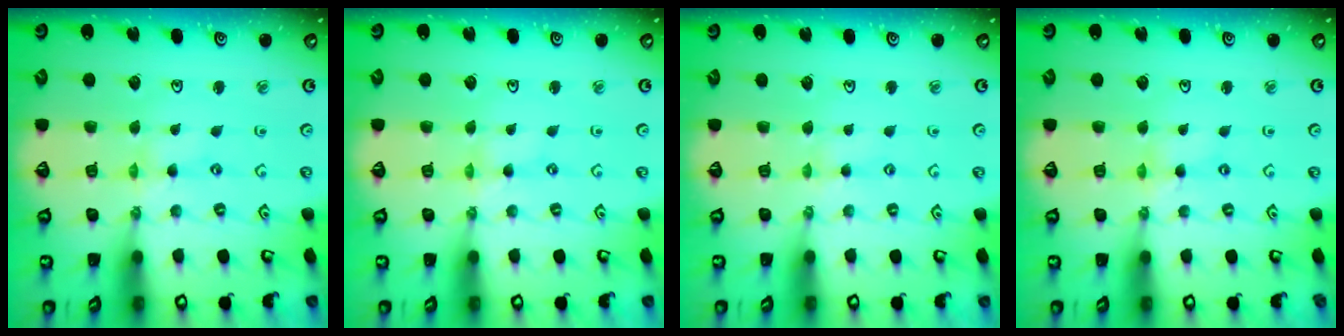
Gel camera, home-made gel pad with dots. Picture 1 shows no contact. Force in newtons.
{"total": 0.0}
{"total": 2.1, "press": 2.0, "slide": 0.3}
{"total": 0.0}